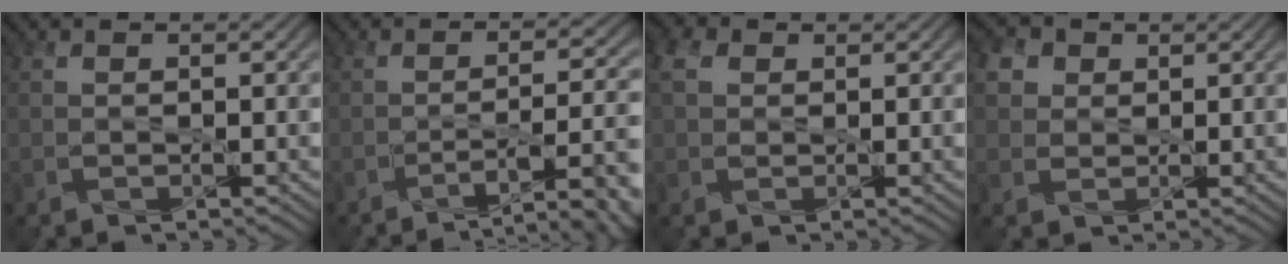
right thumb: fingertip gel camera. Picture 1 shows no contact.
{"total": 8.3, "force": [-4.8, 2.2, 6.4], "torque": [-0.093, 0.002, -0.065]}
{"total": 4.5, "force": [1.4, 3.2, 2.7], "torque": [-0.085, 0.012, 0.023]}
{"total": 4.6, "force": [1.8, 3.7, 2.0], "torque": [-0.066, 0.012, 0.032]}